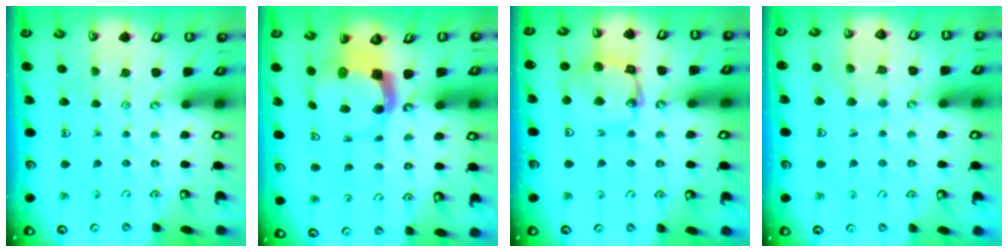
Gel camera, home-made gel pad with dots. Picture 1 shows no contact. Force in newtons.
{"total": 4.0, "press": 3.9, "slide": 0.6}
{"total": 14.3, "press": 14.2, "slide": 1.5}
{"total": 7.4, "press": 7.4, "slide": 0.4}